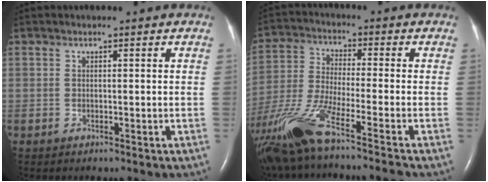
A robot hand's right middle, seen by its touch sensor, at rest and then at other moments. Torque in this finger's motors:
{"motor_torque": [1.10, -1.04, 0.52, 0.10]}